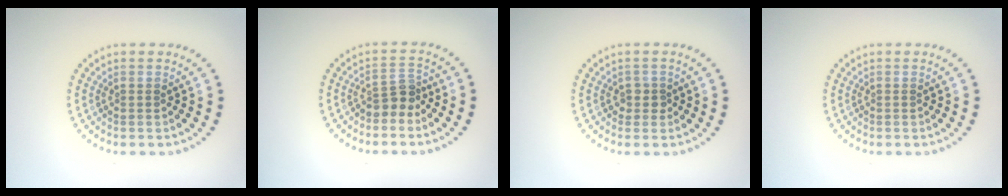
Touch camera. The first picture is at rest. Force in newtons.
{"total": 2.3, "press": 1.8, "slide": 1.5}
{"total": 1.3, "press": 1.1, "slide": 0.7}
{"total": 0.0}